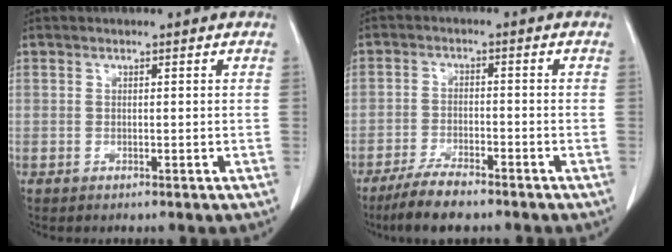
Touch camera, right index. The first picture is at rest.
{"total": 6.3, "force": [-5.2, 1.3, 3.4], "torque": [-0.067, -0.013, -0.094]}